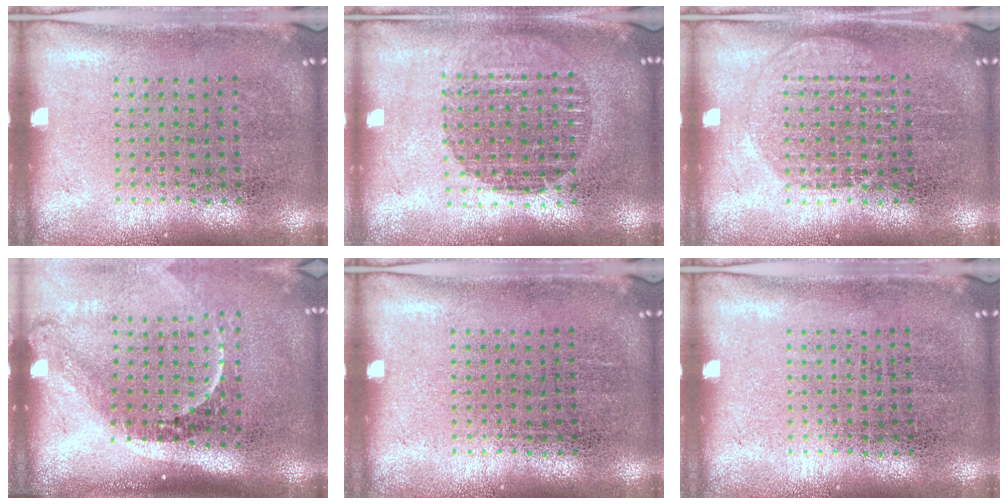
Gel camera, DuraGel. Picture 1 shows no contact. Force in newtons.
{"total": 1.6, "press": 1.4, "slide": 0.8}
{"total": 1.9, "press": 1.8, "slide": 0.4}
{"total": 2.2, "press": 1.4, "slide": 1.7}
{"total": 0.0}
{"total": 0.0}